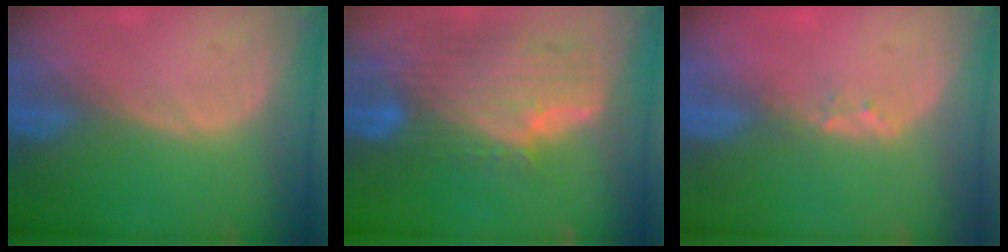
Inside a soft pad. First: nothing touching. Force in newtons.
{"total": 11.8, "press": 10.1, "slide": 6.1}
{"total": 1.7, "press": 1.5, "slide": 0.9}